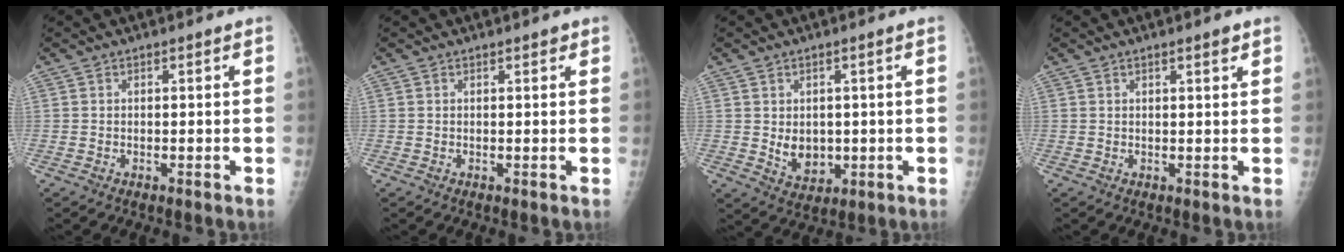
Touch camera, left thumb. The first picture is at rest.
{"total": 0.8, "force": [0.6, 0.3, 0.5], "torque": [-0.006, -0.002, 0.006]}
{"total": 5.5, "force": [0.0, 4.1, 3.6], "torque": [-0.034, -0.010, 0.016]}
{"total": 1.6, "force": [1.1, 0.3, 1.2], "torque": [-0.015, -0.005, 0.016]}